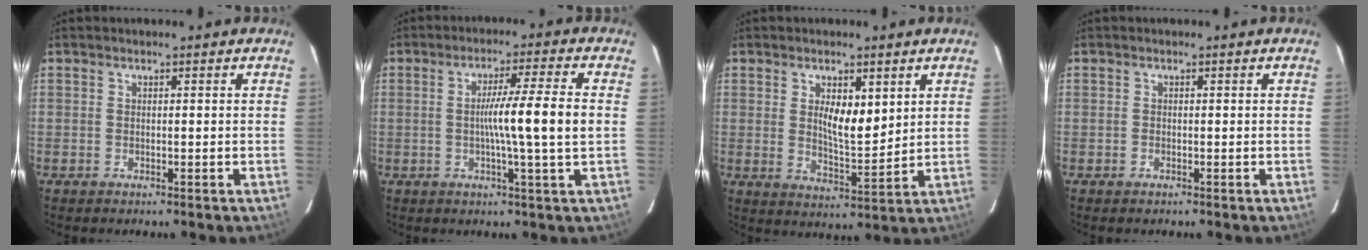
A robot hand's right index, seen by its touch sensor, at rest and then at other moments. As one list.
[{"total": 9.1, "force": [-0.1, -1.5, 8.9], "torque": [-0.145, 0.000, -0.002]}, {"total": 6.7, "force": [2.3, 2.3, 5.9], "torque": [-0.101, -0.009, 0.046]}, {"total": 0.0}]